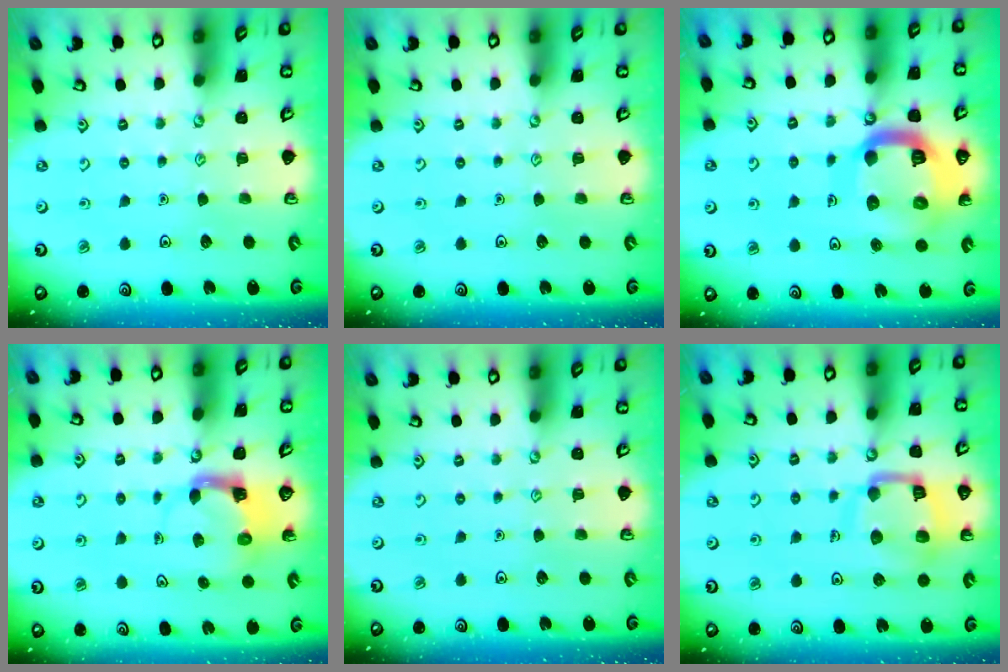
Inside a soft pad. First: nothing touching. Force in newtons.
{"total": 0.0}
{"total": 19.8, "press": 19.7, "slide": 2.1}
{"total": 3.5, "press": 3.5, "slide": 0.5}
{"total": 0.0}
{"total": 13.1, "press": 13.0, "slide": 1.5}